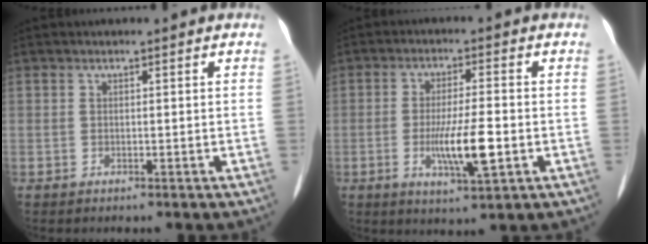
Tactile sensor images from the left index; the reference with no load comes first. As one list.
[{"total": 7.7, "force": [-1.9, 1.0, 7.3], "torque": [-0.138, -0.013, -0.035]}]